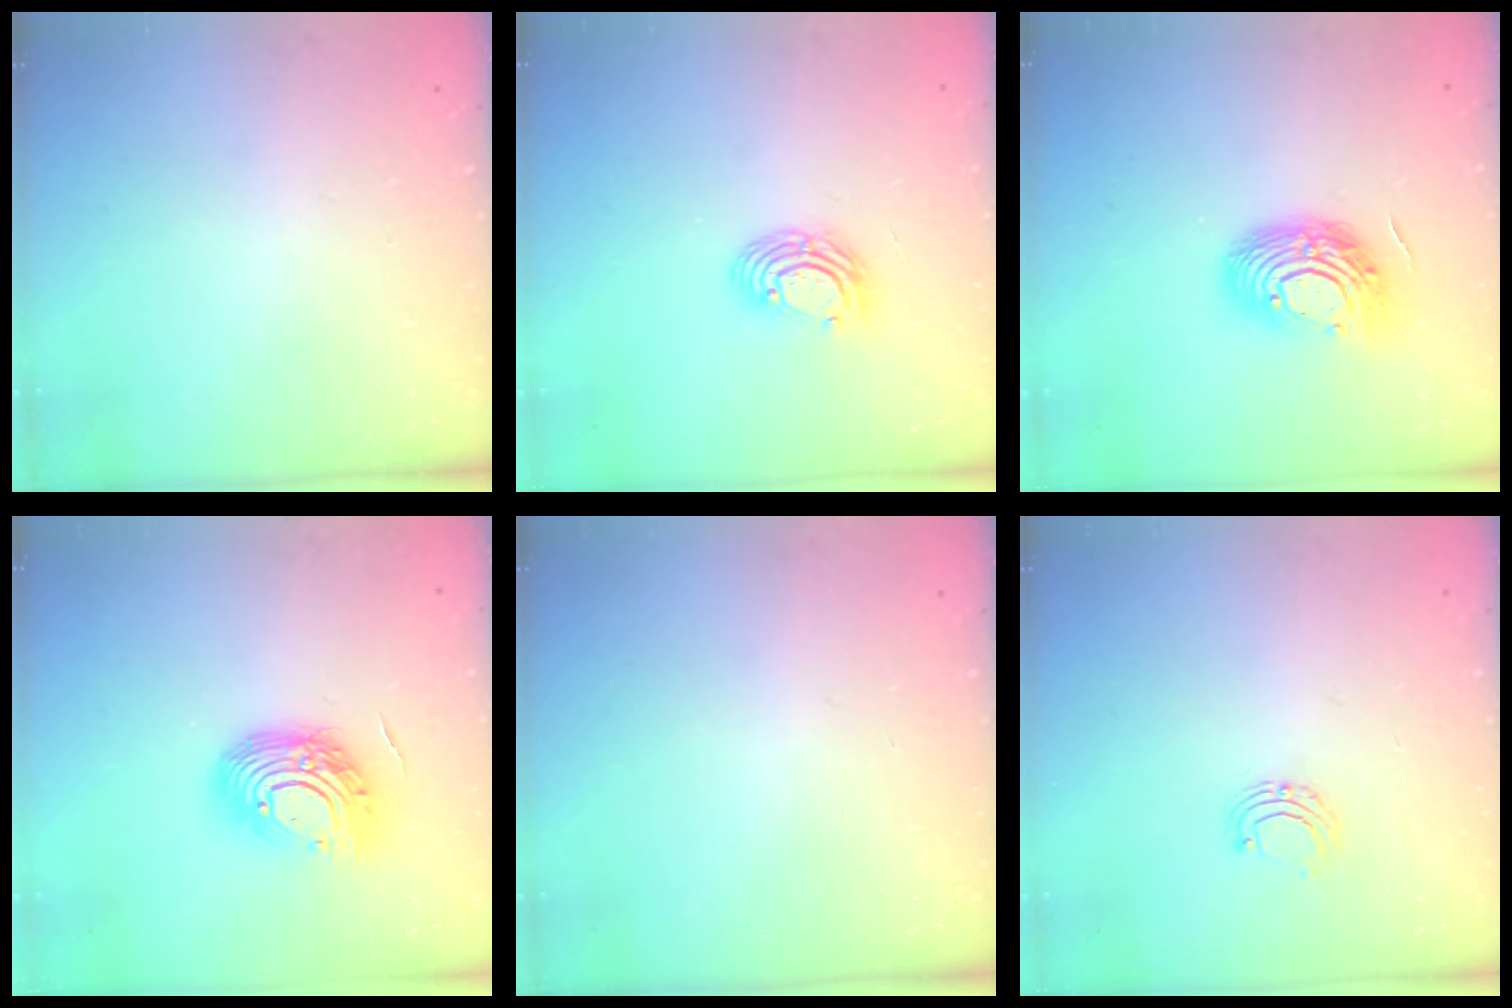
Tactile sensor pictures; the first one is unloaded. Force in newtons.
{"total": 7.9, "press": 7.8, "slide": 1.2}
{"total": 14.5, "press": 14.5, "slide": 1.0}
{"total": 14.8, "press": 14.7, "slide": 1.5}
{"total": 0.0}
{"total": 5.9, "press": 5.9, "slide": 0.6}